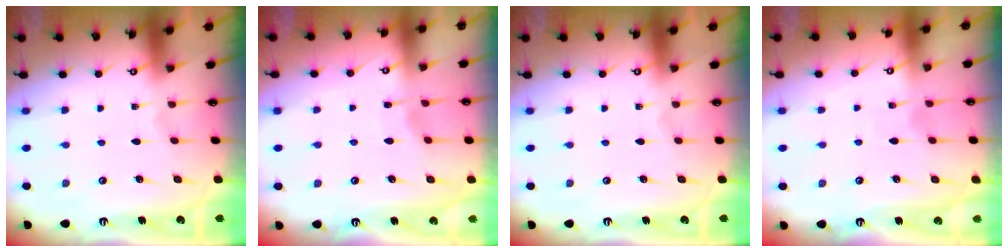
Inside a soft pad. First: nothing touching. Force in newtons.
{"total": 2.6, "press": 2.6, "slide": 0.4}
{"total": 0.0}
{"total": 5.7, "press": 5.6, "slide": 0.7}